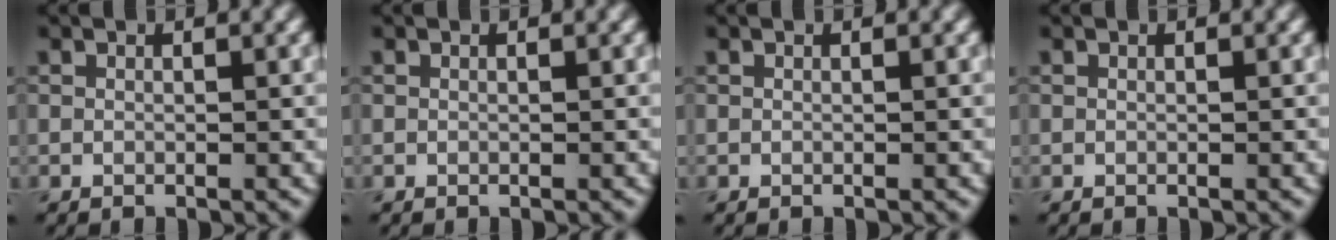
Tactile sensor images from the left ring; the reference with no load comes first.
{"total": 0.0}
{"total": 0.0}
{"total": 0.0}